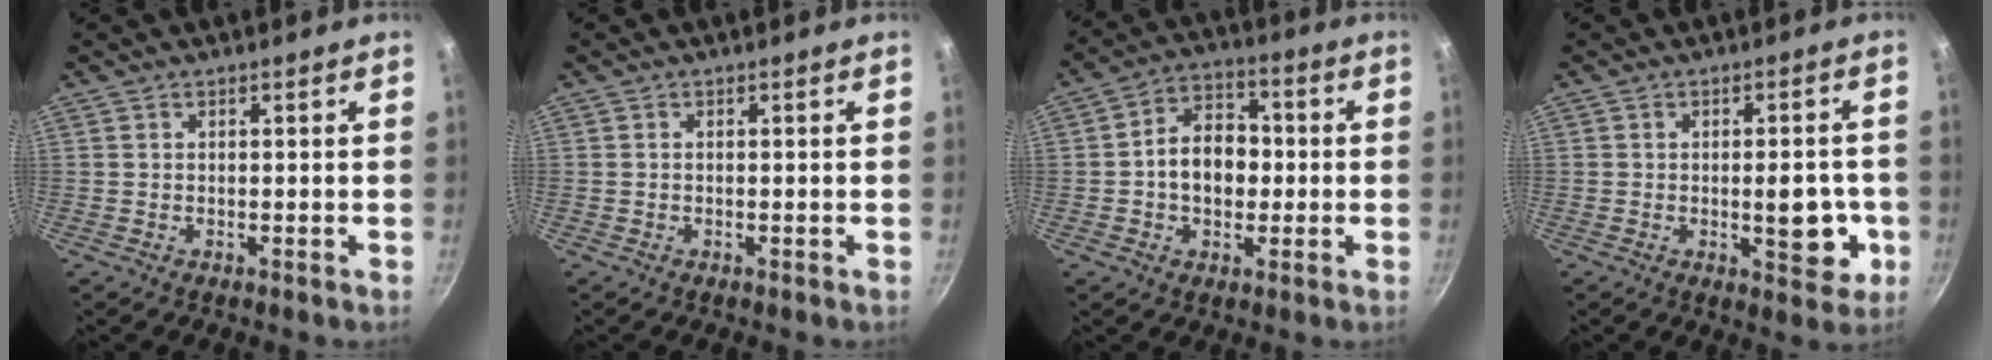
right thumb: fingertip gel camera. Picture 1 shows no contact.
{"total": 0.0}
{"total": 10.5, "force": [-0.6, 7.7, 7.1], "torque": [-0.074, 0.023, -0.021]}
{"total": 8.9, "force": [-1.8, 4.1, 7.7], "torque": [-0.072, 0.004, -0.020]}